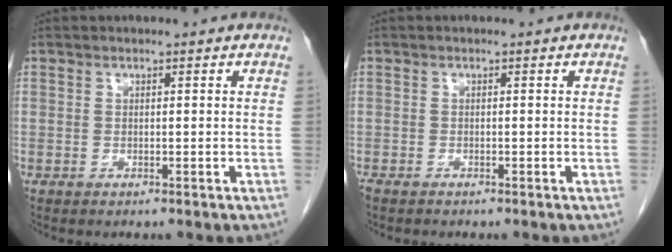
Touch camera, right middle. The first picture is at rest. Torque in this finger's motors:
{"motor_torque": [0.26, -0.10, 0.09, 0.02]}